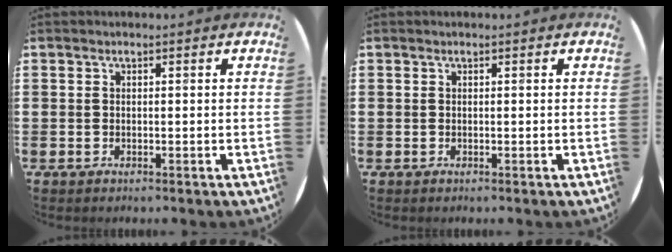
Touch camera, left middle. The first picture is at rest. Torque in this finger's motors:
{"motor_torque": [-0.14, 0.02, -0.01, 0.00]}